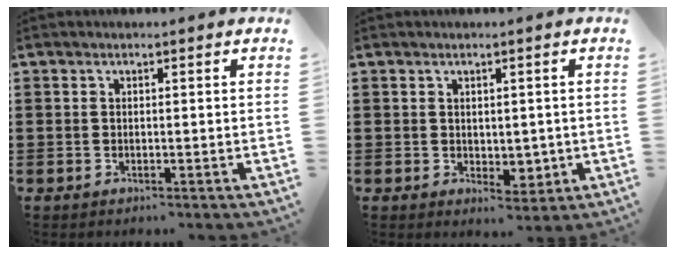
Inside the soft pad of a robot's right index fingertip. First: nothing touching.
{"total": 2.6, "force": [0.5, 2.0, 1.7], "torque": [-0.026, 0.001, 0.009]}